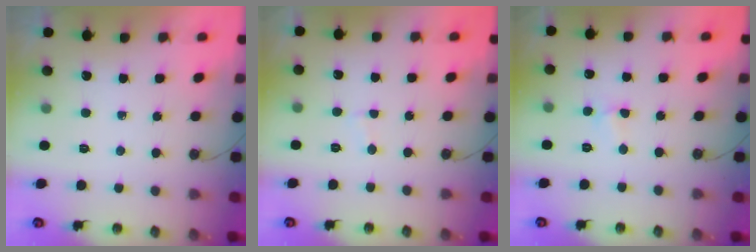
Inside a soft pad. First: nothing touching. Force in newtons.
{"total": 1.8, "press": 1.8, "slide": 0.1}
{"total": 2.4, "press": 2.4, "slide": 0.4}